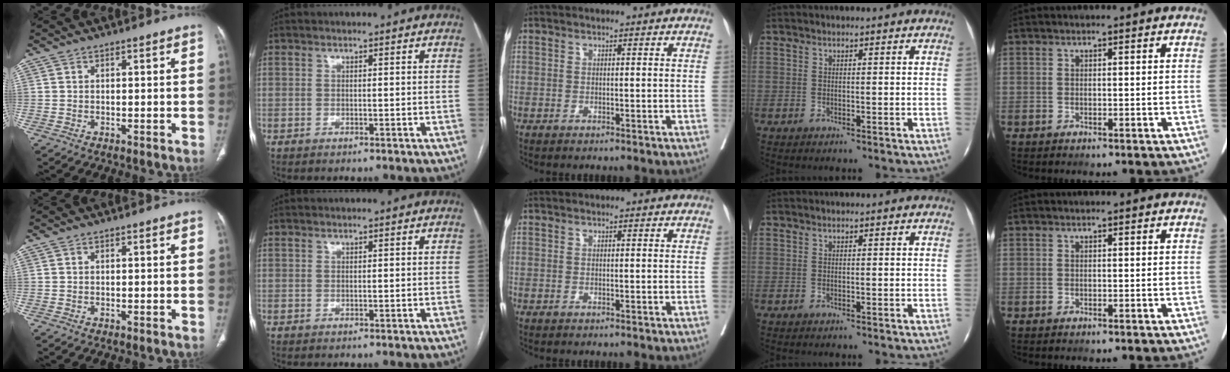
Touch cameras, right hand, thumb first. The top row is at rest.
{}